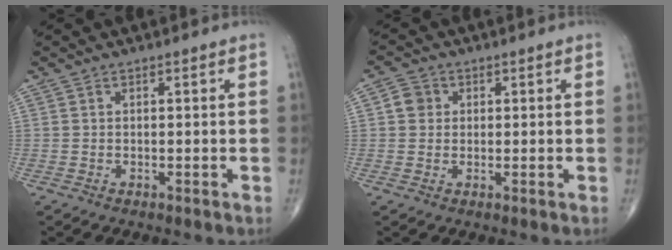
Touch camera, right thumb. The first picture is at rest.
{"total": 3.2, "force": [0.6, 3.0, 1.2], "torque": [-0.007, 0.004, 0.006]}